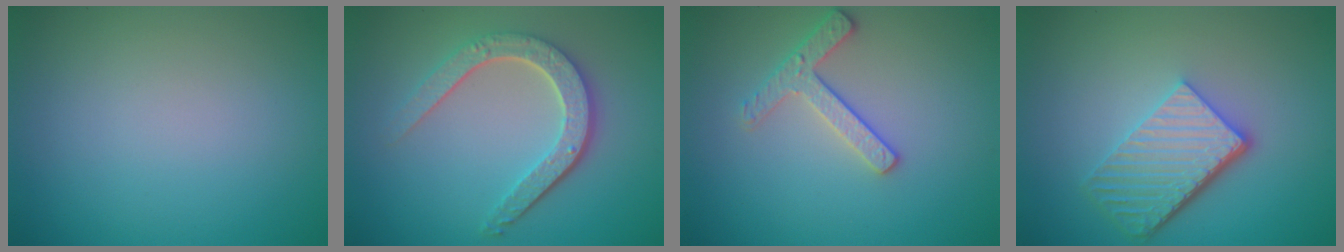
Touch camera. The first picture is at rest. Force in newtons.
{"total": 4.7, "press": 3.6, "slide": 3.0}
{"total": 2.5, "press": 2.4, "slide": 0.5}
{"total": 5.6, "press": 3.9, "slide": 3.9}